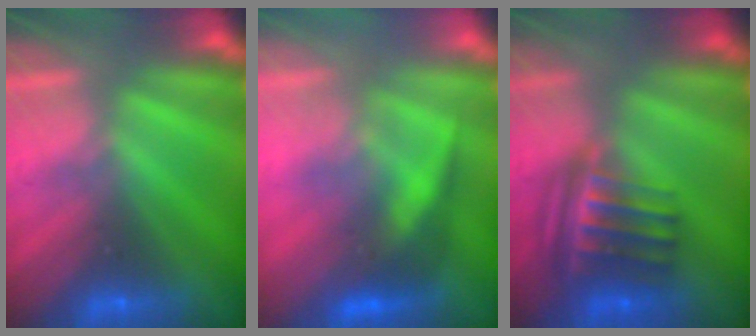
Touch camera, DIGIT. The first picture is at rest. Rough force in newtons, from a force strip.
{"total": 2.9}
{"total": 8.6}